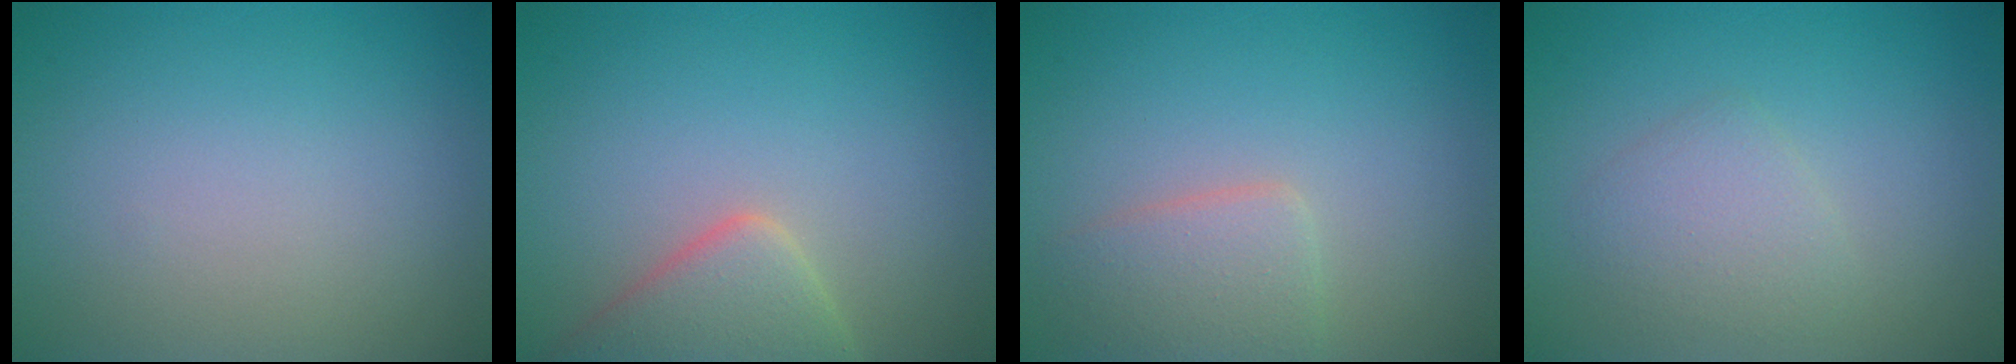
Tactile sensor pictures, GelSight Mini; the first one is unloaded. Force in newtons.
{"total": 4.3, "press": 4.3, "slide": 0.2}
{"total": 2.9, "press": 2.9, "slide": 0.1}
{"total": 2.2, "press": 2.2, "slide": 0.1}